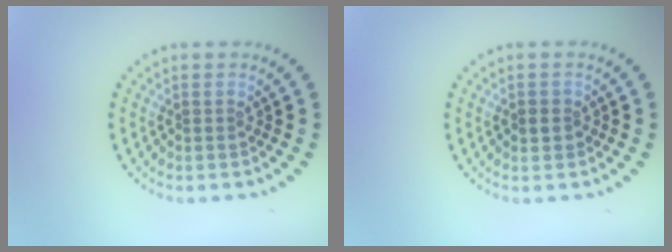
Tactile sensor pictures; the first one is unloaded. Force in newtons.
{"total": 1.3, "press": 1.3, "slide": 0.2}